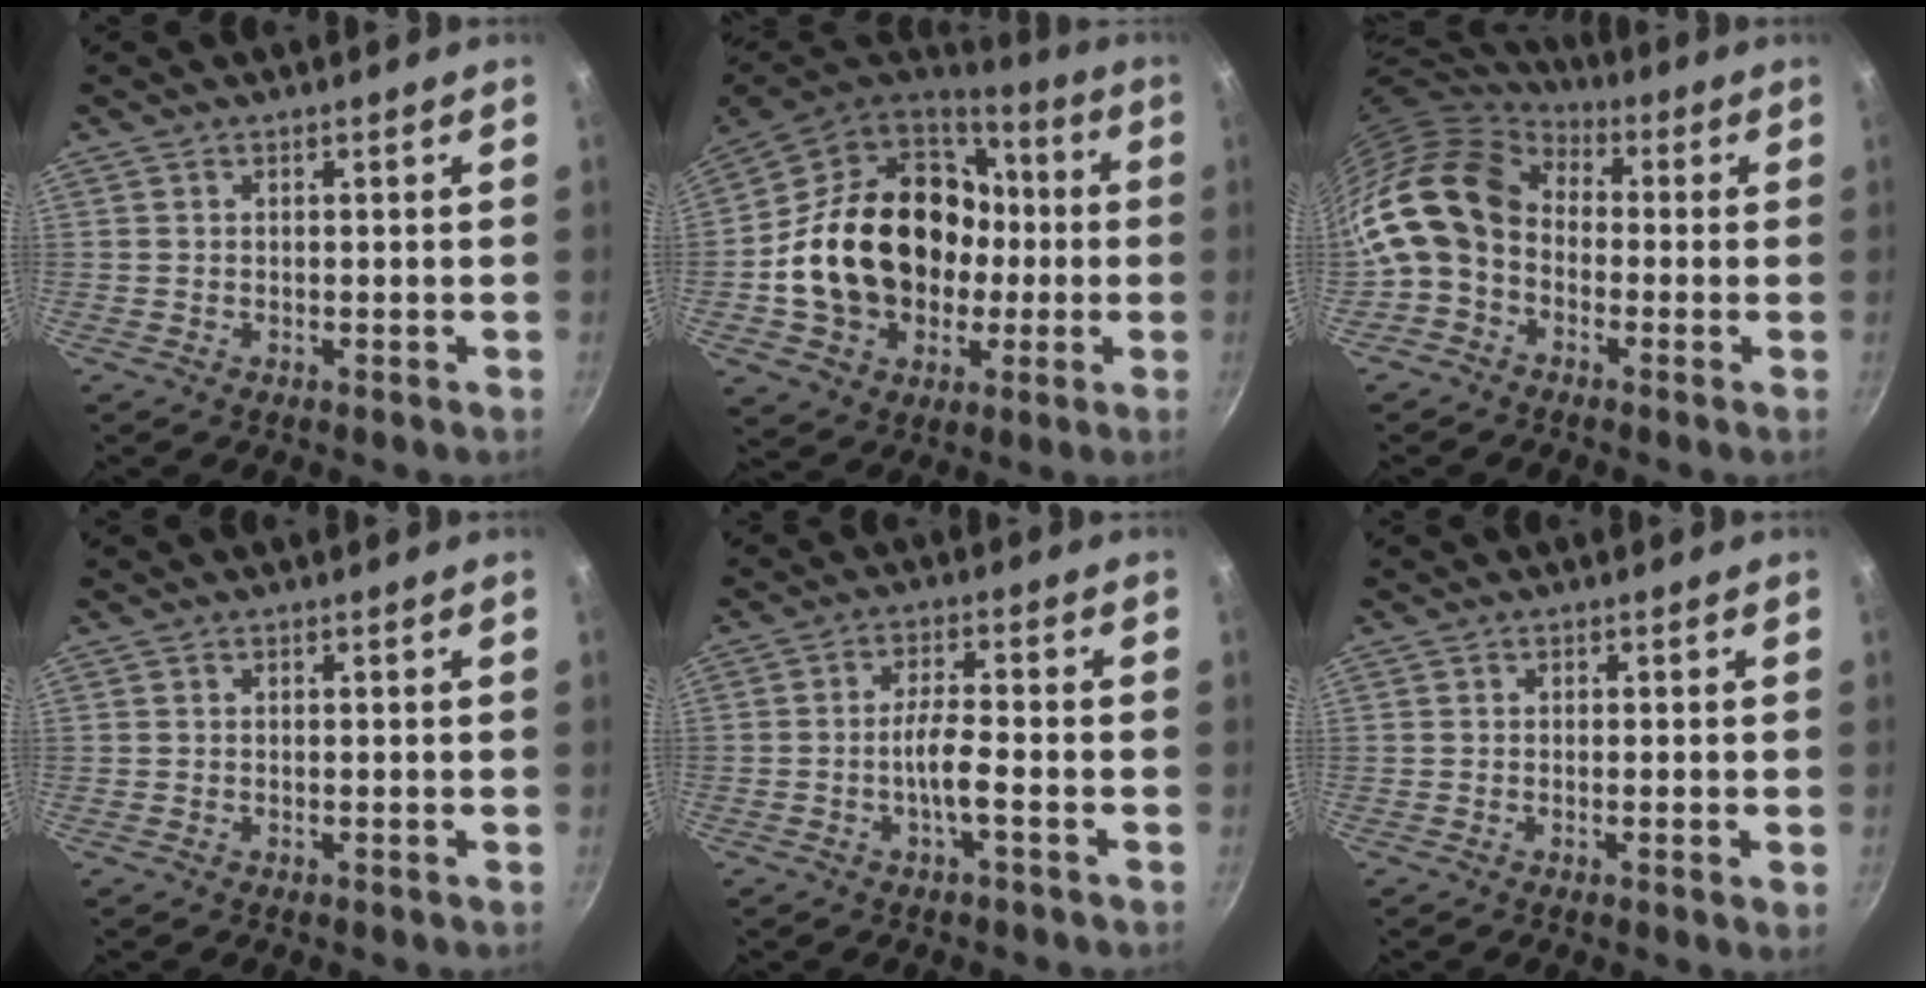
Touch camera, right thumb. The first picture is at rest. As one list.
[{"total": 26.0, "force": [-0.9, 20.2, 16.4], "torque": [-0.274, 0.049, 0.007]}, {"total": 14.9, "force": [-0.6, 11.4, 9.5], "torque": [-0.163, 0.035, -0.032]}, {"total": 0.0}, {"total": 5.1, "force": [-2.0, 0.8, 4.6], "torque": [-0.093, 0.023, -0.041]}, {"total": 1.8, "force": [-0.5, 0.1, 1.7], "torque": [-0.029, -0.004, -0.010]}]